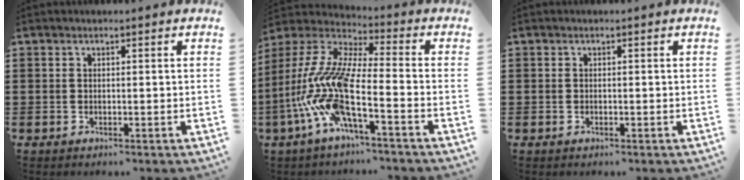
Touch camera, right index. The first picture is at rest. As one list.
[{"total": 12.2, "force": [-6.2, 2.5, 10.2], "torque": [-0.255, -0.035, -0.140]}, {"total": 0.0}]